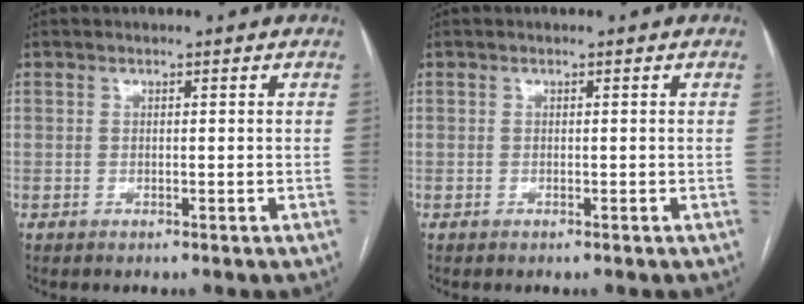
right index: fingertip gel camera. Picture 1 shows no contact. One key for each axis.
{"total": 0.0}